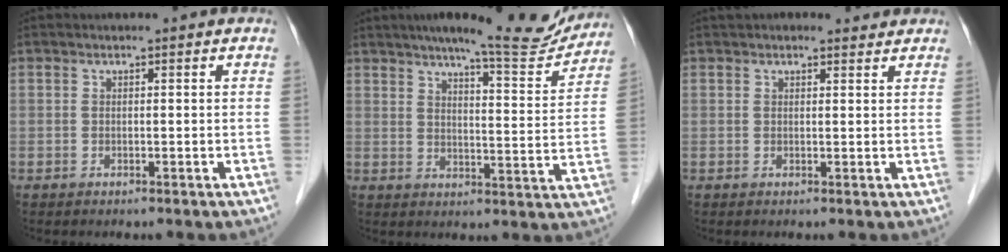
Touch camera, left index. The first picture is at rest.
{"total": 14.2, "force": [12.8, 1.2, 6.1], "torque": [-0.079, -0.020, 0.162]}
{"total": 3.3, "force": [3.0, 1.1, 0.6], "torque": [-0.004, 0.016, 0.034]}